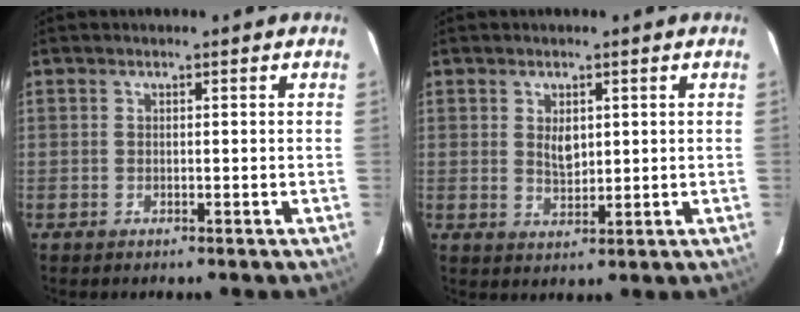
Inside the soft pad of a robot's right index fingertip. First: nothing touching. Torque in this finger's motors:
{"motor_torque": [0.66, 0.34, 0.37, 0.06]}